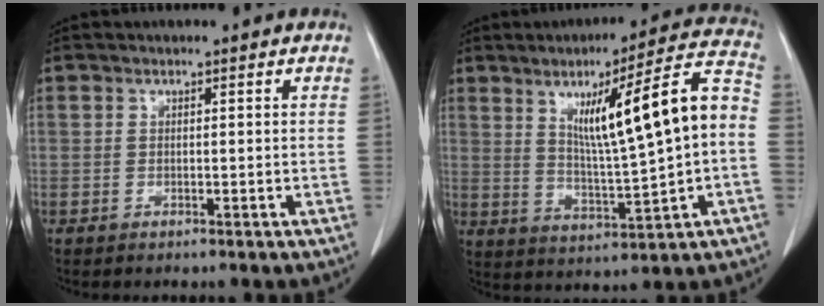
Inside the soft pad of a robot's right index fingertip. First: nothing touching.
{"total": 15.9, "force": [1.7, 0.9, 15.8], "torque": [-0.234, 0.022, 0.033]}